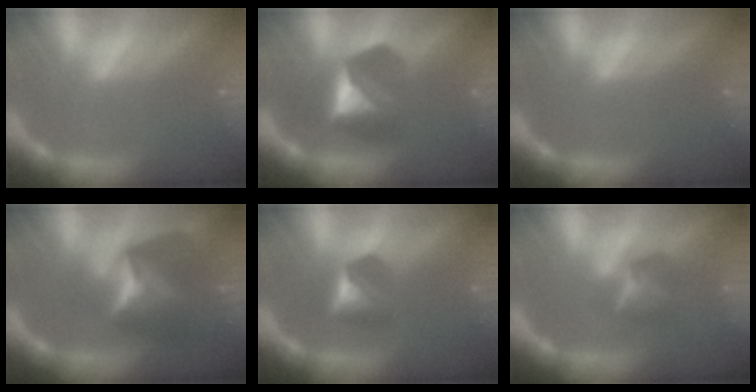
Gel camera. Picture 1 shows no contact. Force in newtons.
{"total": 4.9}
{"total": 0.0}
{"total": 6.4}
{"total": 2.9}
{"total": 2.9}